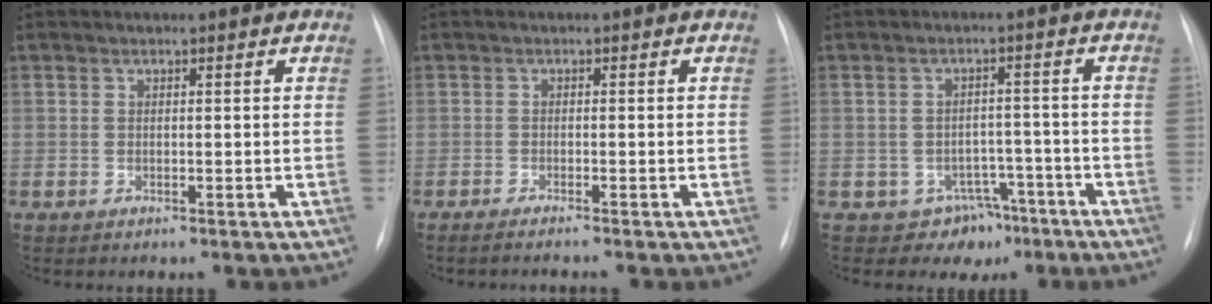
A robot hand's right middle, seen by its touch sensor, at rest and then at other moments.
{"total": 2.4, "force": [-1.9, -0.5, 1.3], "torque": [-0.016, 0.002, -0.028]}
{"total": 5.9, "force": [-3.7, 4.6, 0.7], "torque": [0.008, 0.019, -0.044]}